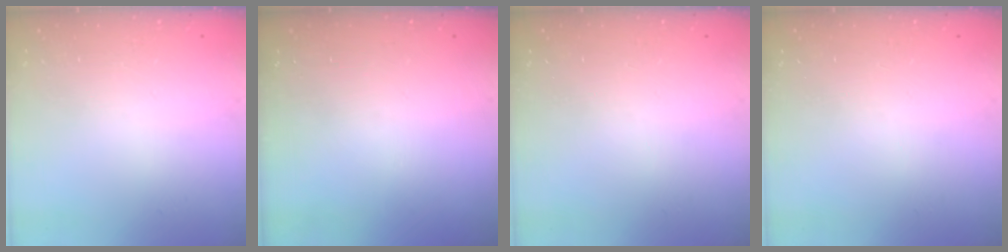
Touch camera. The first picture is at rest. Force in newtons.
{"total": 0.0}
{"total": 0.0}
{"total": 0.0}